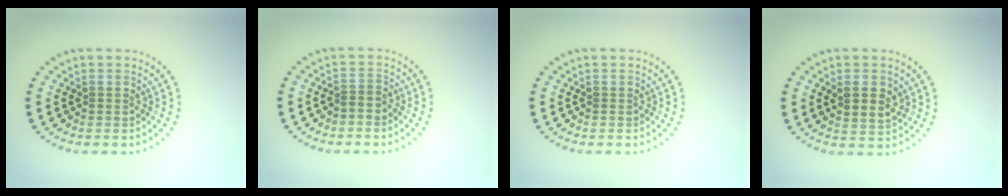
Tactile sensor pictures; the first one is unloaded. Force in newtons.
{"total": 0.8, "press": 0.6, "slide": 0.5}
{"total": 0.0}
{"total": 2.7, "press": 2.6, "slide": 0.7}